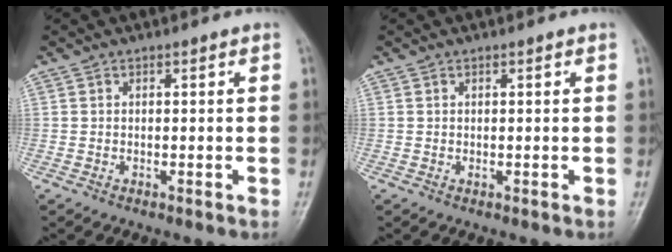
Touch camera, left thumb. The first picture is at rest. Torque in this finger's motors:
{"motor_torque": [0.00, 0.09, 0.31, -0.12, 0.00]}